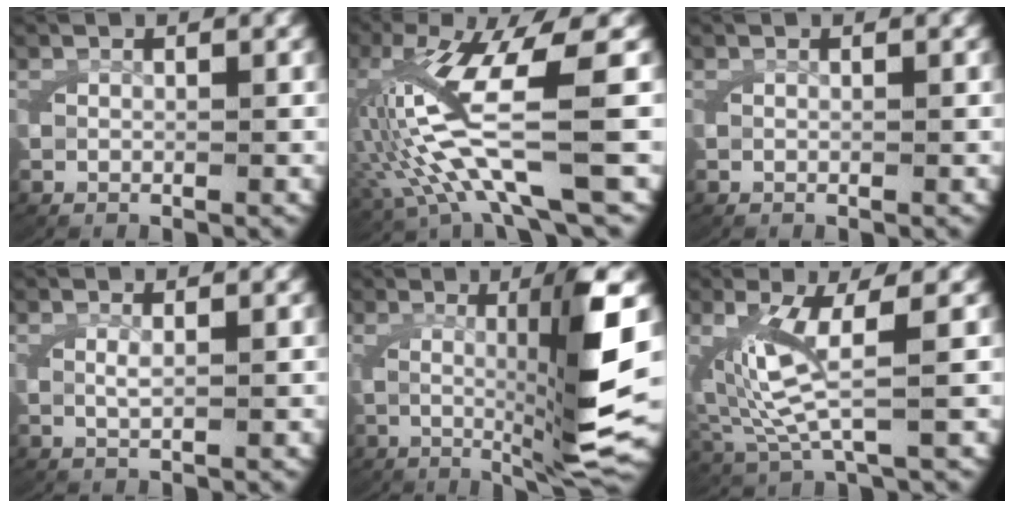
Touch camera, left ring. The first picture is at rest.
{"total": 9.8, "force": [-0.5, 3.5, 9.1], "torque": [-0.205, -0.016, 0.009]}
{"total": 0.0}
{"total": 1.1, "force": [0.4, 0.1, 1.1], "torque": [-0.023, -0.003, 0.009]}
{"total": 10.3, "force": [1.1, 1.5, 10.1], "torque": [-0.152, 0.001, 0.023]}
{"total": 4.7, "force": [1.2, 1.1, 4.4], "torque": [-0.099, -0.007, 0.033]}